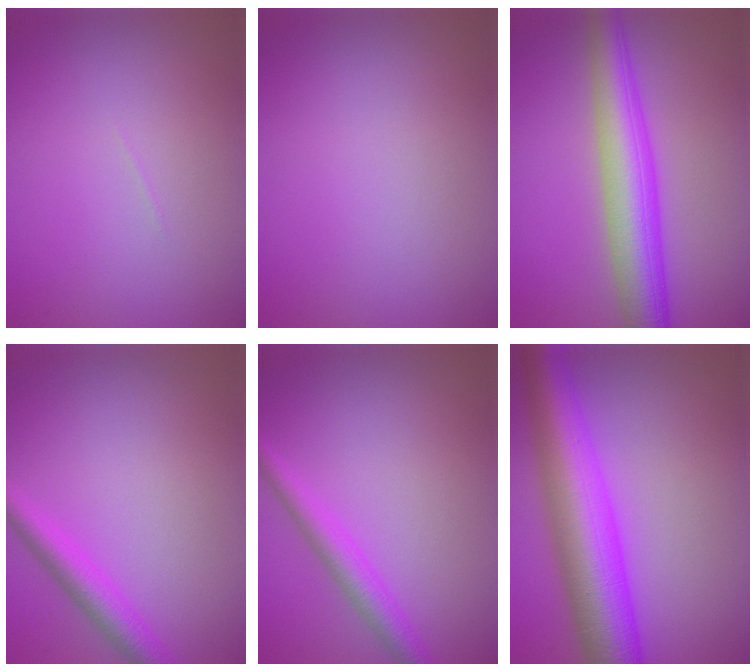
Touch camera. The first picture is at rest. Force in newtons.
{"total": 0.0}
{"total": 7.1, "press": 7.1, "slide": 0.2}
{"total": 3.0, "press": 2.9, "slide": 0.2}
{"total": 2.9, "press": 2.9, "slide": 0.1}
{"total": 9.9, "press": 9.9, "slide": 0.1}